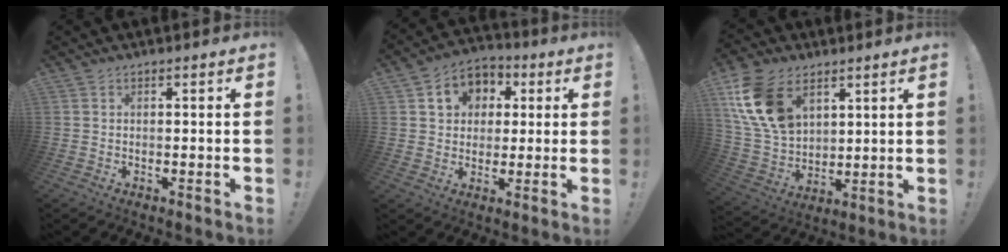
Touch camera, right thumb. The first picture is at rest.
{"total": 9.7, "force": [2.6, 8.6, 3.6], "torque": [-0.051, -0.002, 0.054]}
{"total": 18.3, "force": [8.4, 11.9, 11.1], "torque": [-0.217, -0.036, 0.161]}